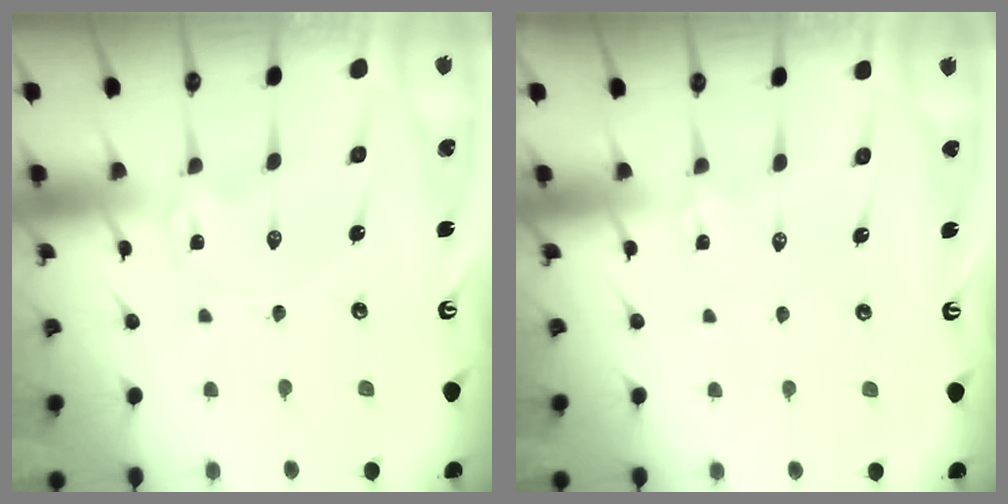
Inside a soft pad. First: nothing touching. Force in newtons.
{"total": 3.0, "press": 3.0, "slide": 0.5}